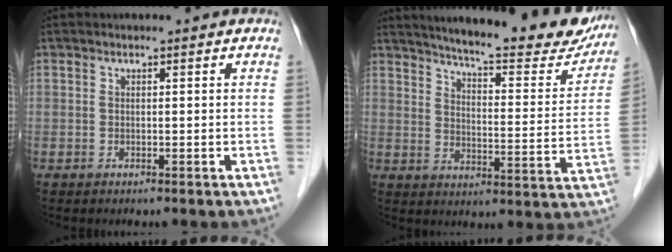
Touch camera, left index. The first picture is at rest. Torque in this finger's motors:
{"motor_torque": [0.12, -0.20, 0.41, 0.07]}